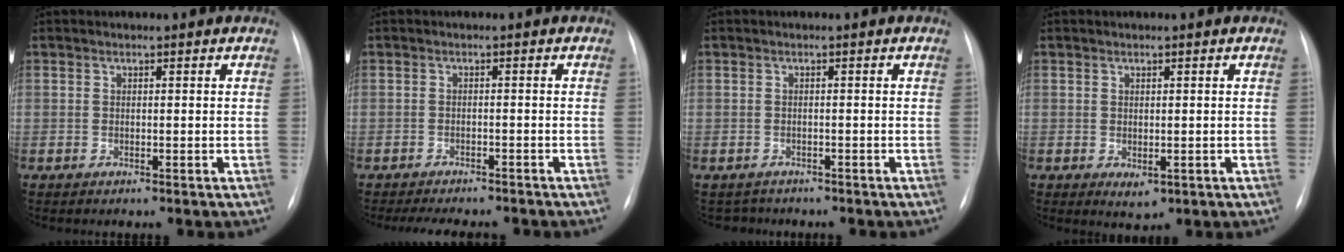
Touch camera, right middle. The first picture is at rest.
{"total": 8.5, "force": [-7.6, 2.2, 3.1], "torque": [-0.042, -0.002, -0.097]}
{"total": 2.1, "force": [-1.9, 0.9, -0.5], "torque": [0.006, -0.002, -0.028]}
{"total": 2.1, "force": [-0.5, 1.2, 1.6], "torque": [-0.018, -0.004, 0.002]}